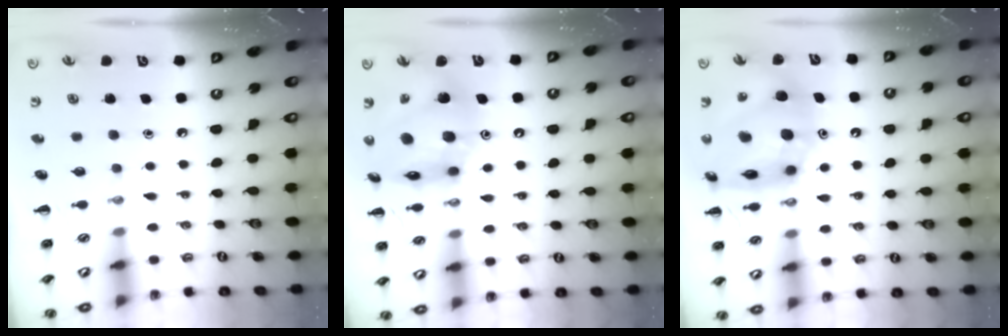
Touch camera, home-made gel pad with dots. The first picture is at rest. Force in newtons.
{"total": 16.4, "press": 15.8, "slide": 4.5}
{"total": 16.8, "press": 16.1, "slide": 4.7}